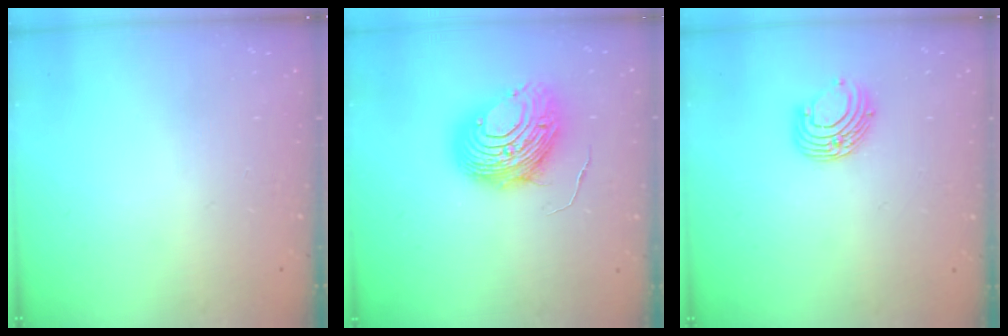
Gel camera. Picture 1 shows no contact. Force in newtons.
{"total": 12.1, "press": 12.1, "slide": 1.2}
{"total": 8.2, "press": 8.2, "slide": 0.8}